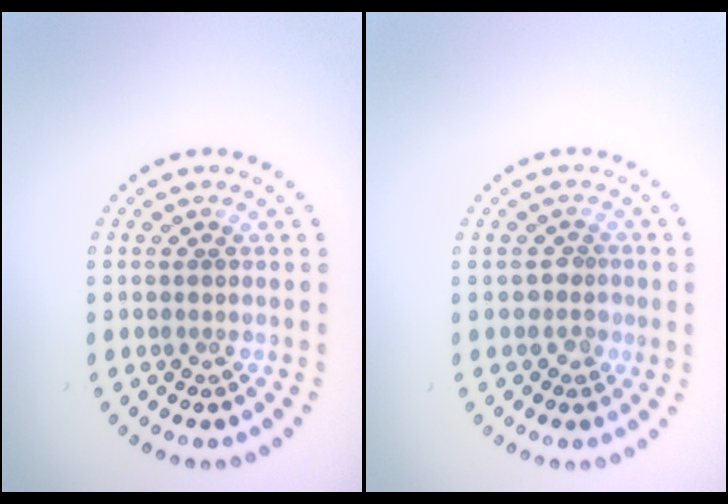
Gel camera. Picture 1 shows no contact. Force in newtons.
{"total": 1.4, "press": 1.0, "slide": 1.0}